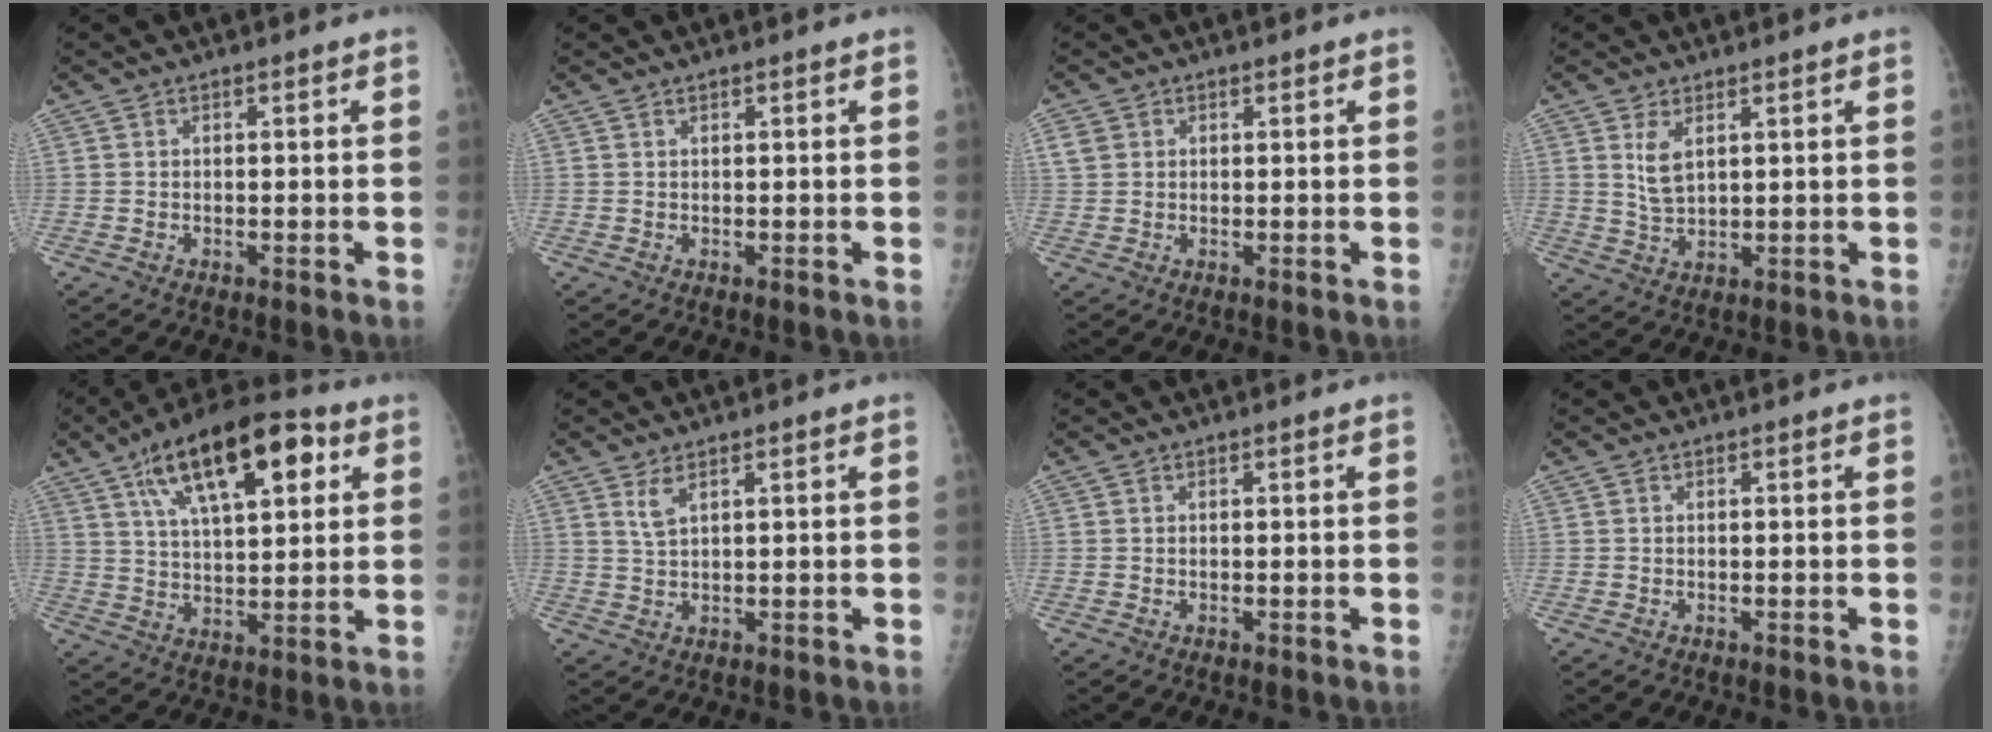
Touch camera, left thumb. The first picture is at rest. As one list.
[{"total": 0.6, "force": [0.5, 0.1, 0.2], "torque": [-0.005, -0.001, 0.012]}, {"total": 3.1, "force": [1.6, 2.3, 1.3], "torque": [-0.024, 0.004, 0.039]}, {"total": 4.3, "force": [2.0, 2.0, 3.2], "torque": [-0.058, -0.015, 0.047]}, {"total": 19.1, "force": [8.4, 8.1, 15.1], "torque": [-0.221, -0.007, 0.138]}, {"total": 2.8, "force": [1.8, 0.7, 2.0], "torque": [-0.043, -0.012, 0.042]}, {"total": 0.0}, {"total": 0.0}]